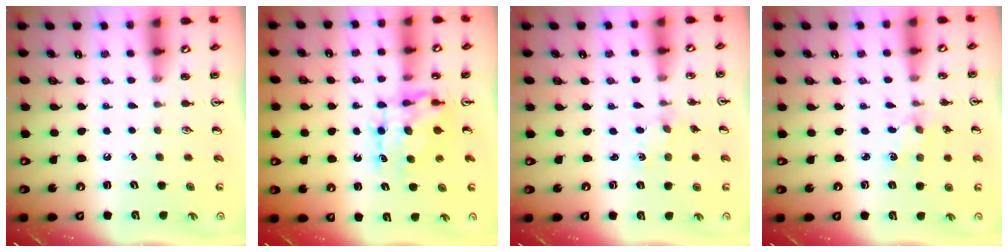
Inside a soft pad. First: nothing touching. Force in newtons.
{"total": 8.3, "press": 8.2, "slide": 0.8}
{"total": 0.0}
{"total": 1.8, "press": 1.8, "slide": 0.3}